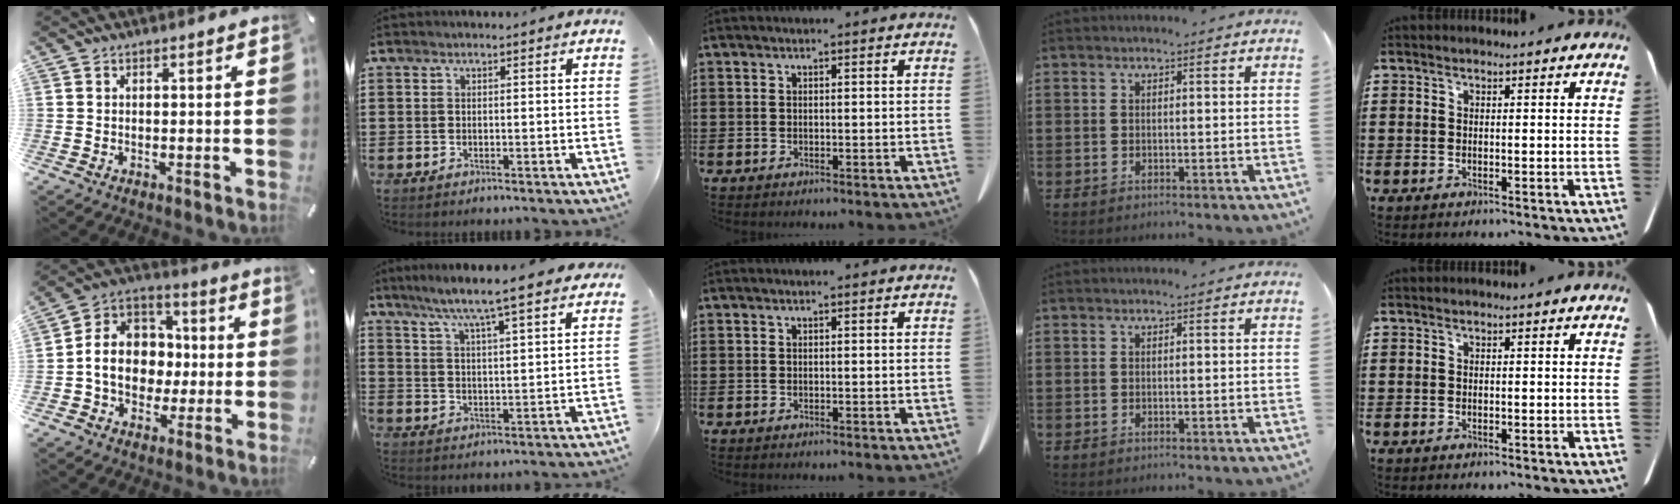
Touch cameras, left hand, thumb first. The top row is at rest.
{"thumb": {"total": 12.5, "force": [-2.0, 11.0, 5.6], "torque": [-0.121, 0.008, -0.035]}, "index": {"total": 6.4, "force": [5.5, -0.6, 3.1], "torque": [-0.083, -0.032, 0.090]}}